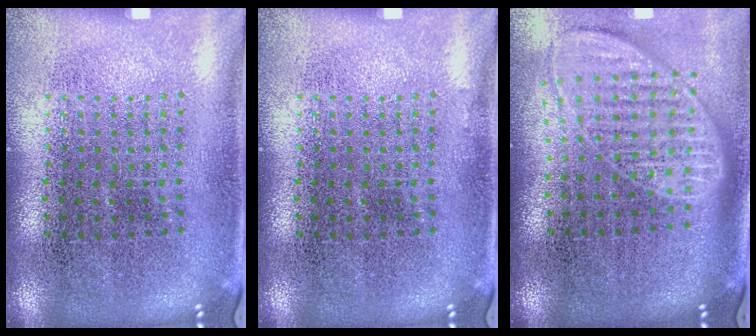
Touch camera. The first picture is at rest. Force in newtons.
{"total": 0.0}
{"total": 1.8, "press": 1.4, "slide": 1.1}